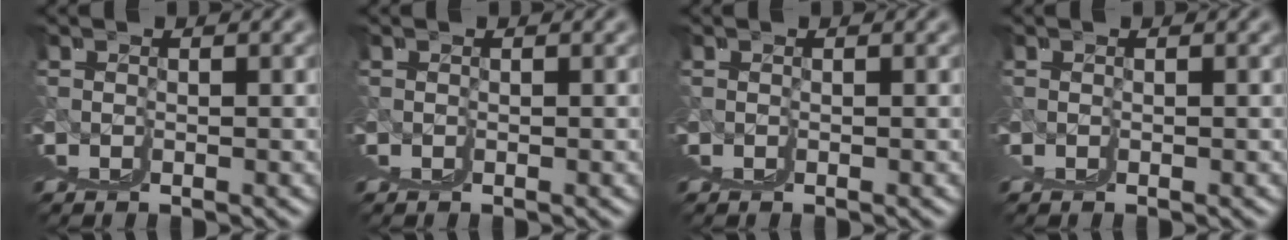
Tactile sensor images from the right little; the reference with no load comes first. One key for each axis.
{"total": 0.6, "fx": 0.1, "fy": -0.4, "fz": -0.3, "tx": 0.006, "ty": 0.001, "tz": 0.002}
{"total": 0.0}
{"total": 1.6, "fx": 0.5, "fy": -1.2, "fz": -1.0, "tx": 0.019, "ty": 0.002, "tz": 0.008}